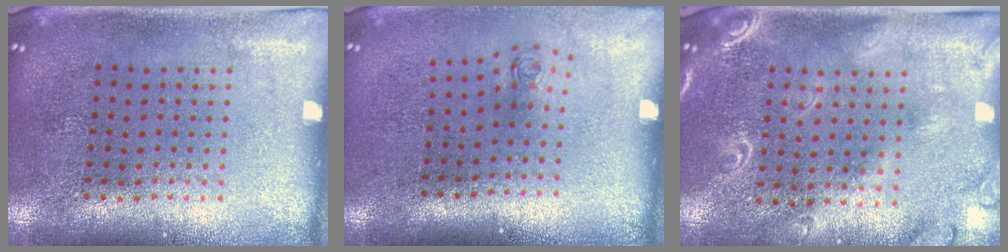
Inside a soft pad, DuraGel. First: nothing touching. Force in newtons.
{"total": 0.7, "press": 0.3, "slide": 0.7}
{"total": 2.1, "press": 1.9, "slide": 1.0}